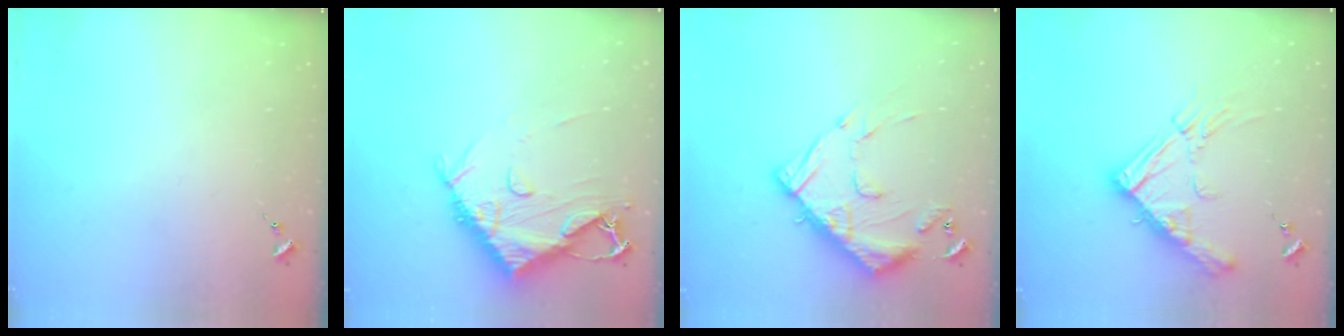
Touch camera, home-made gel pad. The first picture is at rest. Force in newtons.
{"total": 13.0, "press": 12.9, "slide": 1.5}
{"total": 16.6, "press": 16.6, "slide": 1.4}
{"total": 16.4, "press": 16.4, "slide": 1.8}